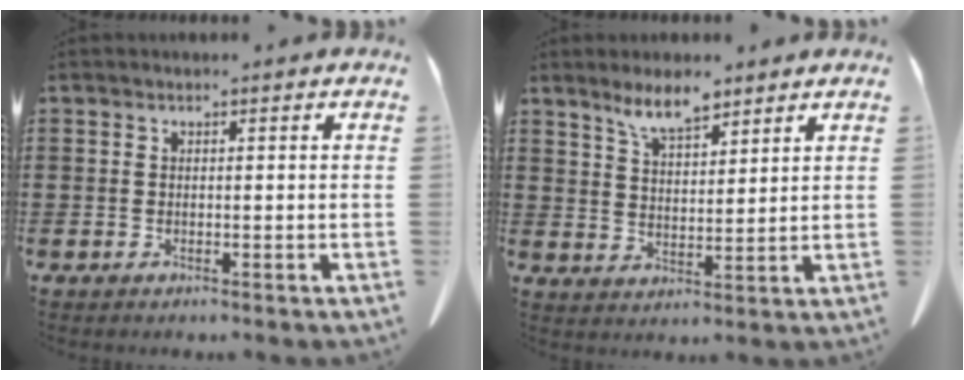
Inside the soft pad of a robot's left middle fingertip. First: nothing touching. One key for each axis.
{"total": 6.2, "fx": 5.1, "fy": 1.6, "fz": 3.0, "tx": -0.073, "ty": -0.010, "tz": 0.095}